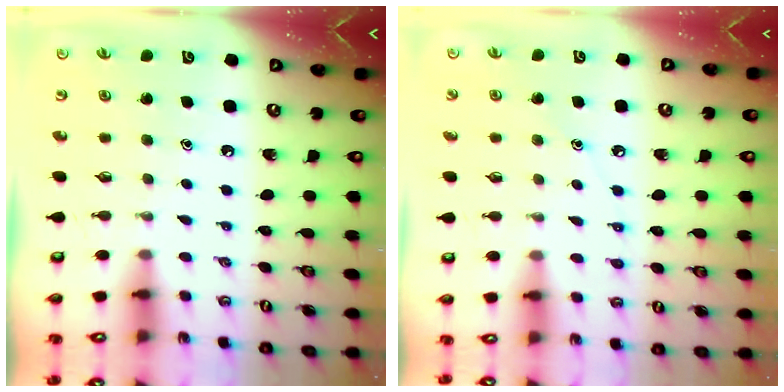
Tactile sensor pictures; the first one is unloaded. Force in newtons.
{"total": 4.8, "press": 4.7, "slide": 0.6}